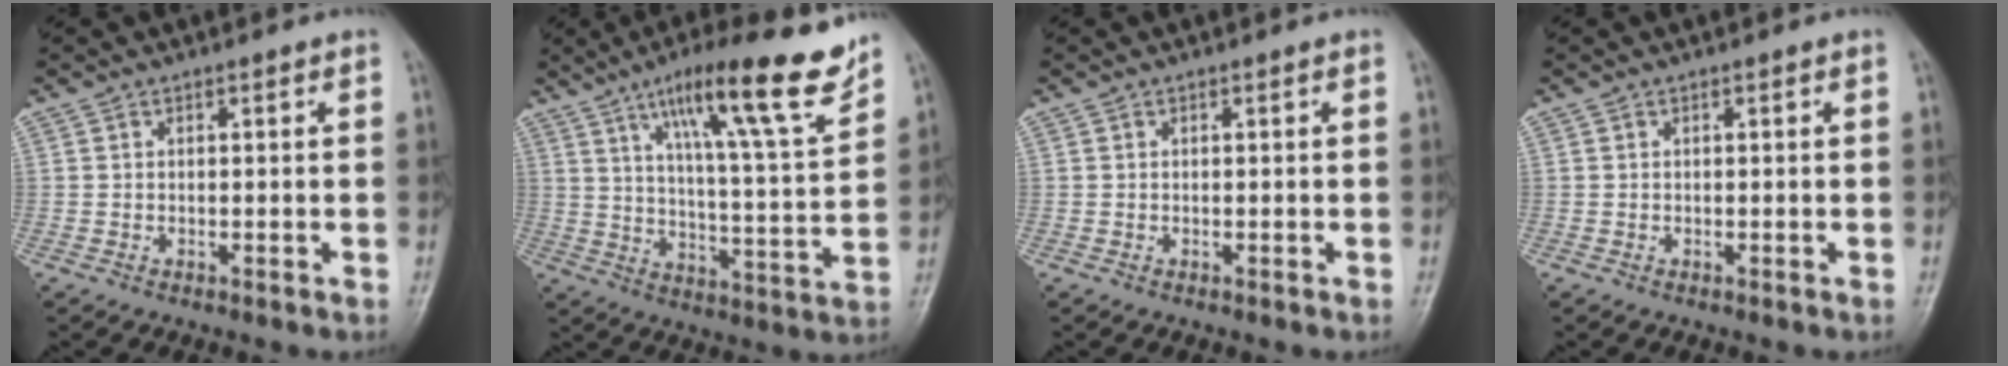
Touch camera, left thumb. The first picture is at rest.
{"total": 18.8, "force": [12.4, 2.3, 13.9], "torque": [-0.194, -0.061, 0.193]}
{"total": 0.0}
{"total": 0.0}